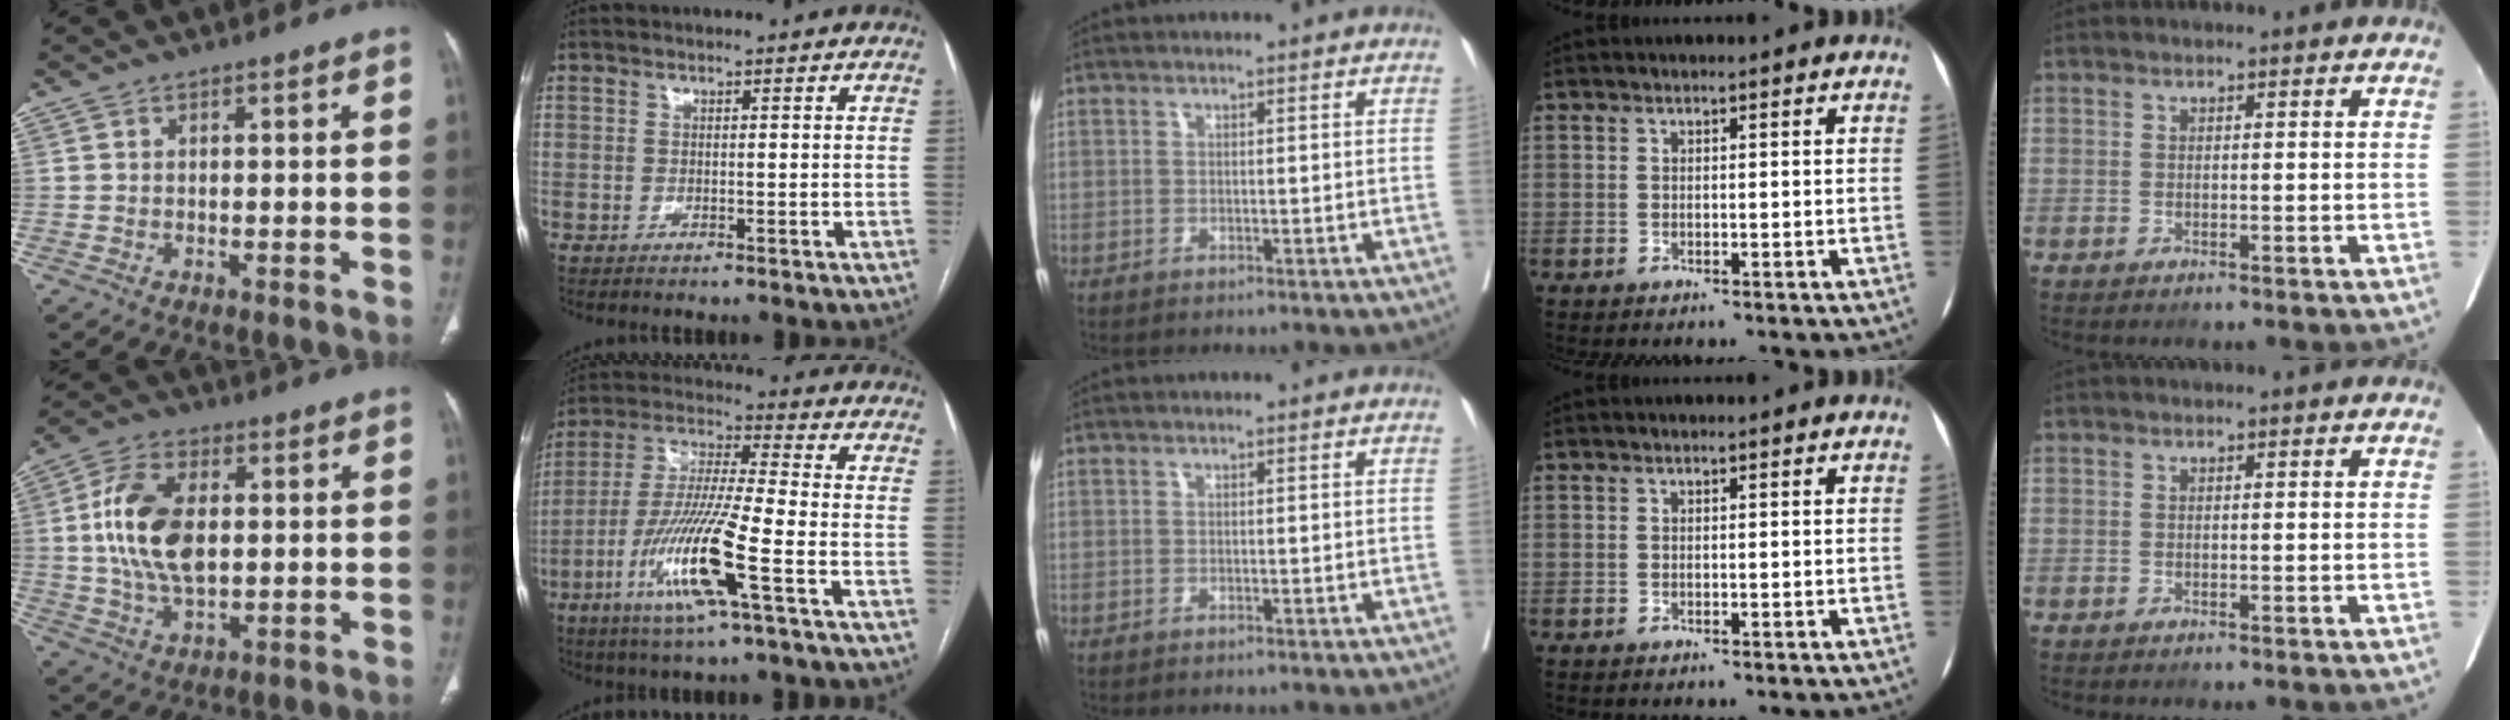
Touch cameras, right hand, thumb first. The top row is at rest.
{"thumb": {"total": 13.8, "force": [1.4, 7.9, 11.3], "torque": [-0.216, 0.005, 0.026]}, "index": {"total": 14.5, "force": [-5.8, 0.0, 13.3], "torque": [-0.272, -0.015, -0.113]}}